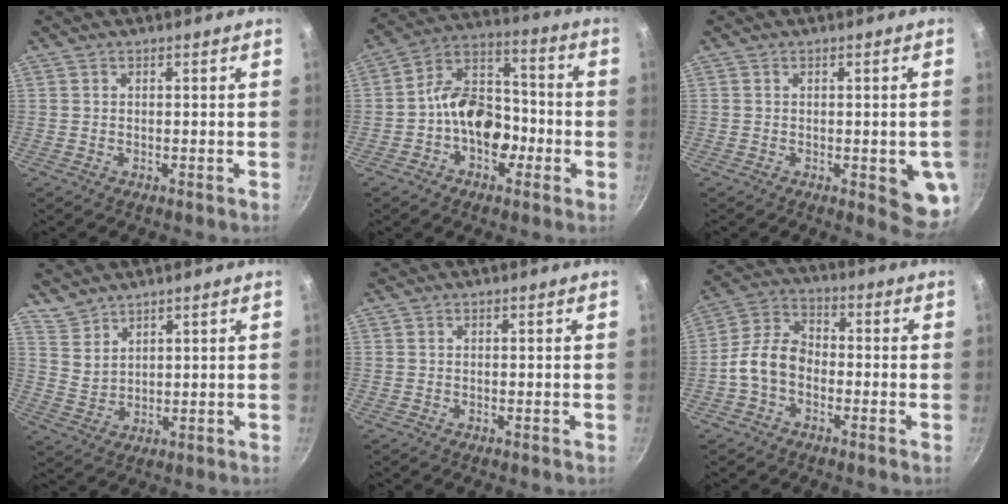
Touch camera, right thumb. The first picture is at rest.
{"total": 12.8, "force": [-3.3, 8.9, 8.6], "torque": [-0.094, 0.053, -0.070]}
{"total": 7.7, "force": [-1.6, 2.7, 7.0], "torque": [-0.059, -0.007, -0.016]}
{"total": 4.6, "force": [4.1, 1.9, 0.7], "torque": [-0.008, -0.014, 0.091]}
{"total": 0.0}
{"total": 8.5, "force": [-2.5, 6.0, 5.5], "torque": [-0.091, 0.036, -0.065]}